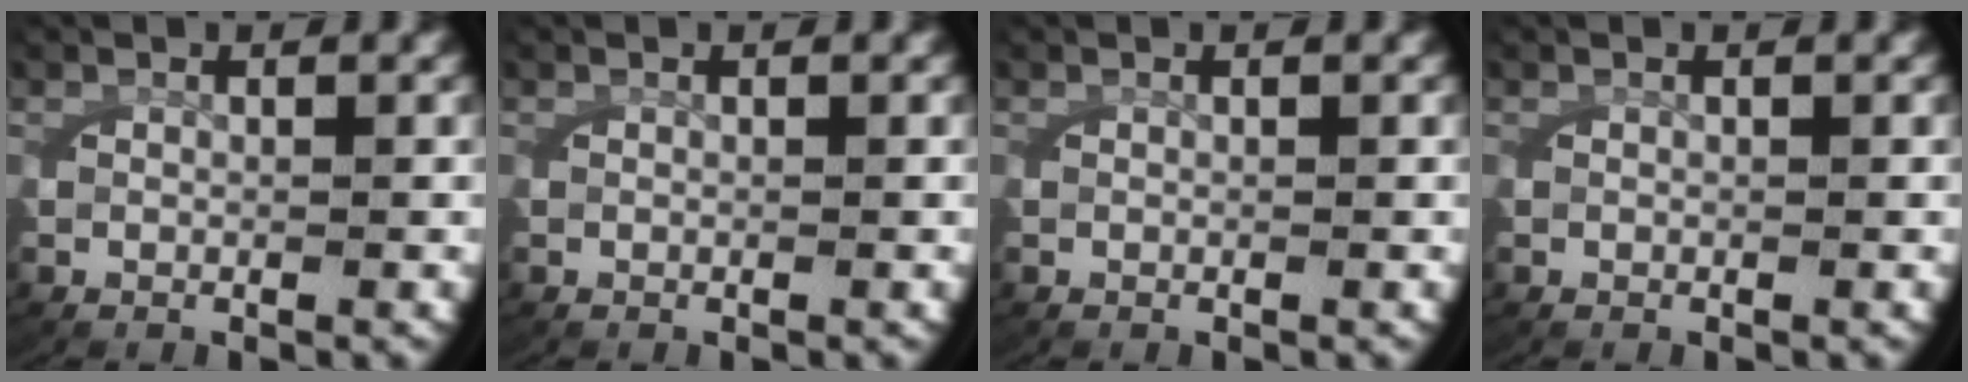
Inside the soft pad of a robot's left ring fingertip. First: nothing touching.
{"total": 0.0}
{"total": 0.0}
{"total": 0.0}